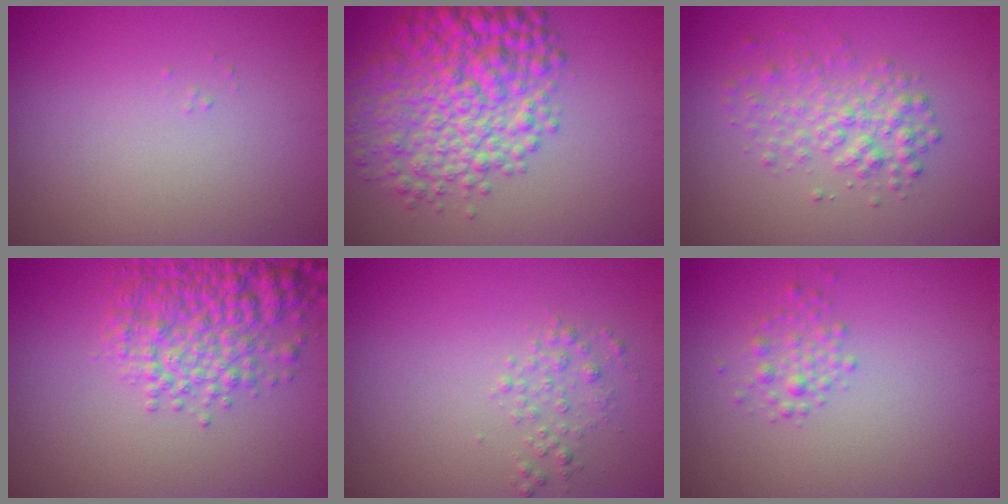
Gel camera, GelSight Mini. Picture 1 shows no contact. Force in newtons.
{"total": 8.5, "press": 8.5, "slide": 0.1}
{"total": 3.2, "press": 3.2, "slide": 0.1}
{"total": 6.2, "press": 6.2, "slide": 0.2}
{"total": 1.5, "press": 1.5, "slide": 0.0}
{"total": 1.7, "press": 1.7, "slide": 0.0}